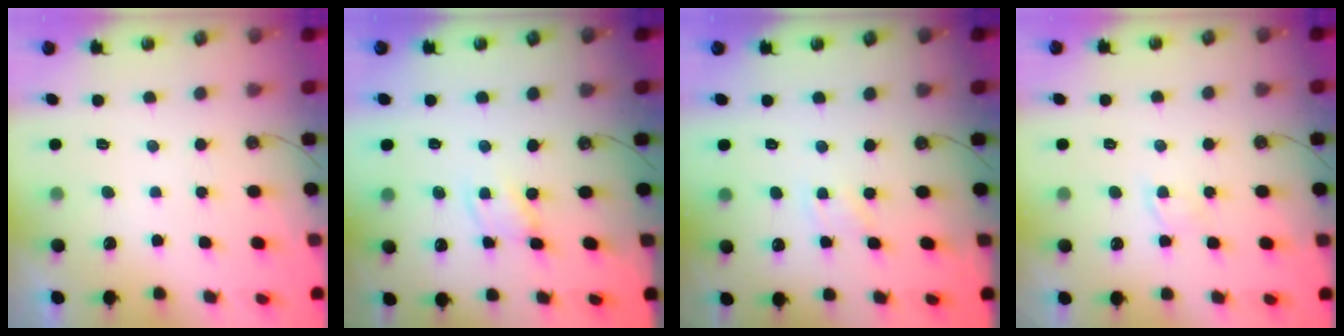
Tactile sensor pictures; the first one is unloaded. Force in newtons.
{"total": 1.9, "press": 1.9, "slide": 0.3}
{"total": 1.5, "press": 1.4, "slide": 0.3}
{"total": 3.3, "press": 3.2, "slide": 0.5}